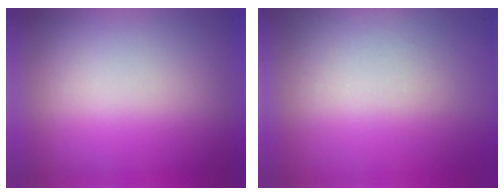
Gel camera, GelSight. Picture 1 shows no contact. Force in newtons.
{"total": 8.2}